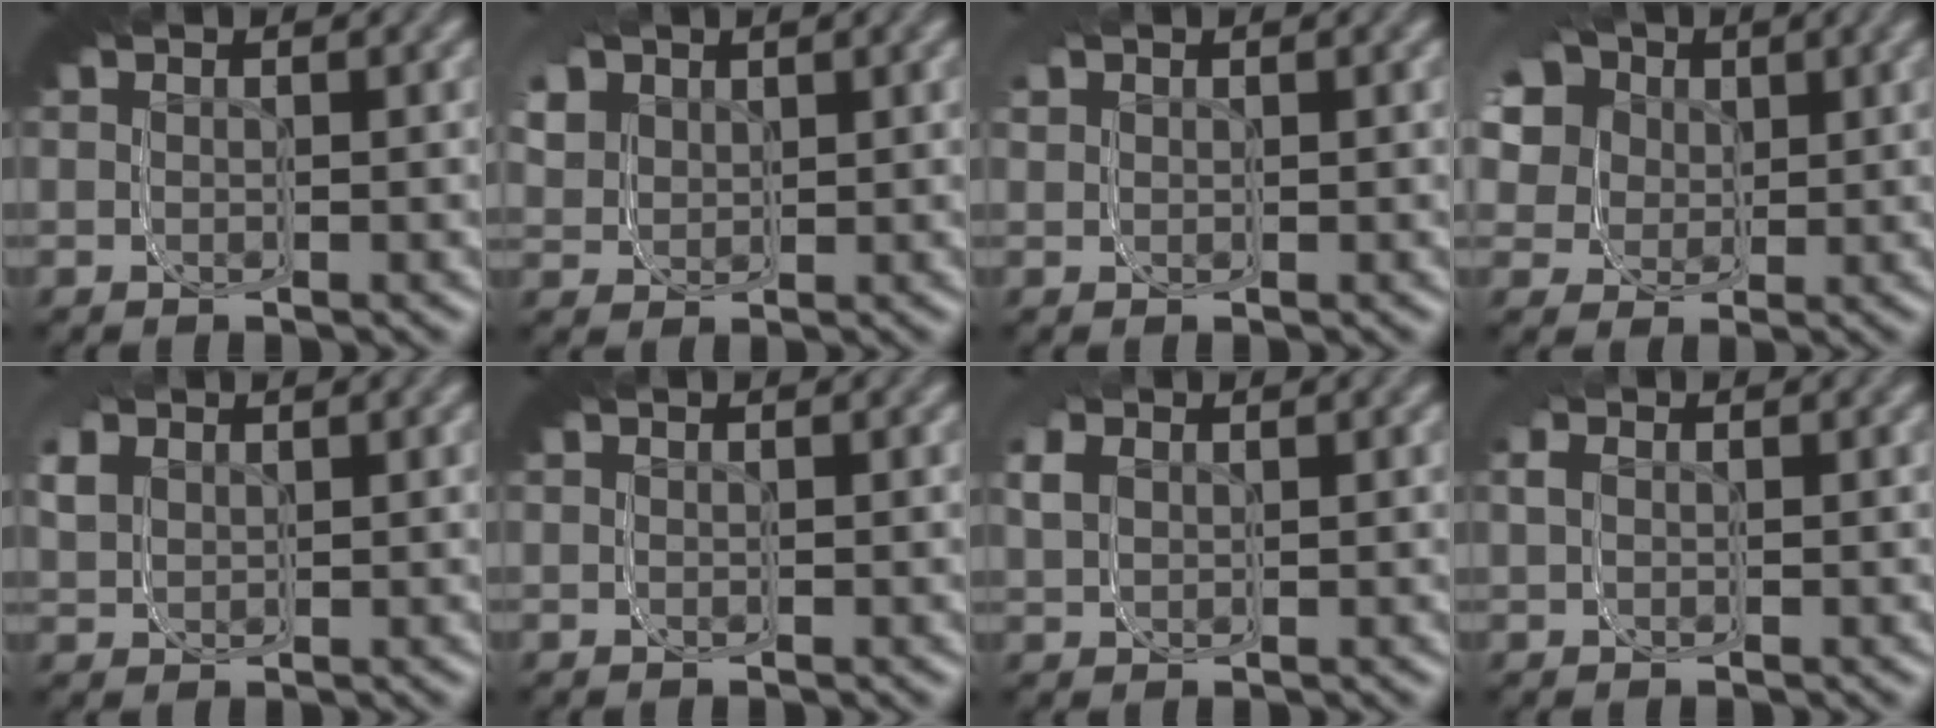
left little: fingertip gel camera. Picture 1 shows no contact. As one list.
[{"total": 7.7, "force": [3.0, 6.3, 3.4], "torque": [-0.063, 0.020, 0.027]}, {"total": 1.5, "force": [0.9, 1.1, 0.5], "torque": [-0.014, 0.000, 0.013]}, {"total": 8.6, "force": [0.7, 6.6, 5.4], "torque": [-0.088, 0.004, -0.004]}, {"total": 6.4, "force": [2.6, 5.2, 2.7], "torque": [-0.056, 0.017, 0.025]}, {"total": 0.0}, {"total": 4.3, "force": [1.8, 3.4, 1.8], "torque": [-0.031, 0.015, 0.015]}, {"total": 0.6, "force": [0.2, 0.5, 0.3], "torque": [0.008, 0.007, -0.001]}]